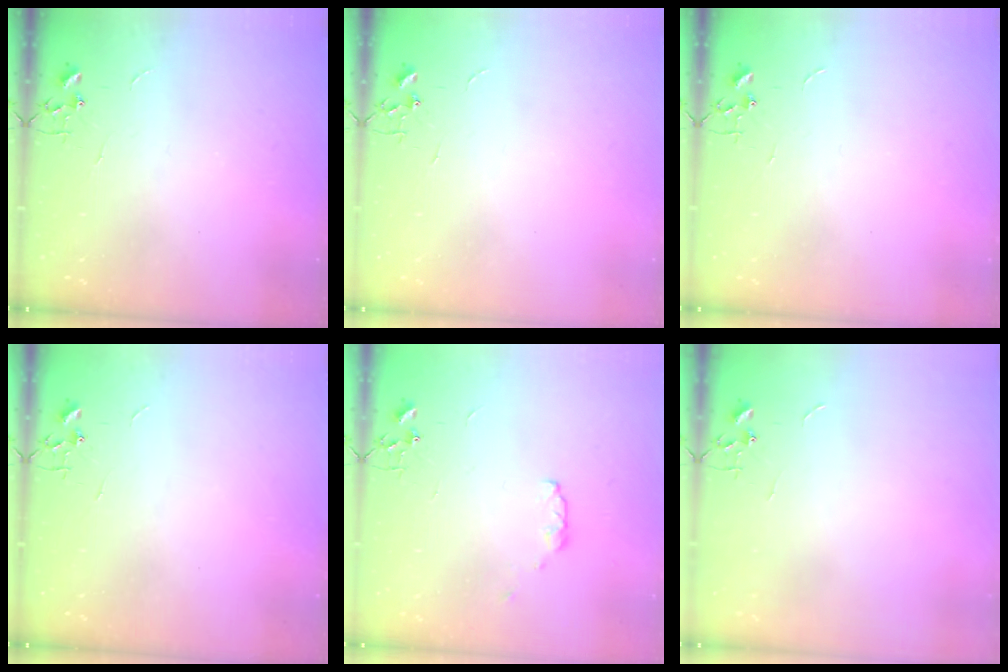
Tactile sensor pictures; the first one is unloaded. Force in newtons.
{"total": 0.0}
{"total": 0.0}
{"total": 0.0}
{"total": 4.0, "press": 4.0, "slide": 0.6}
{"total": 0.0}